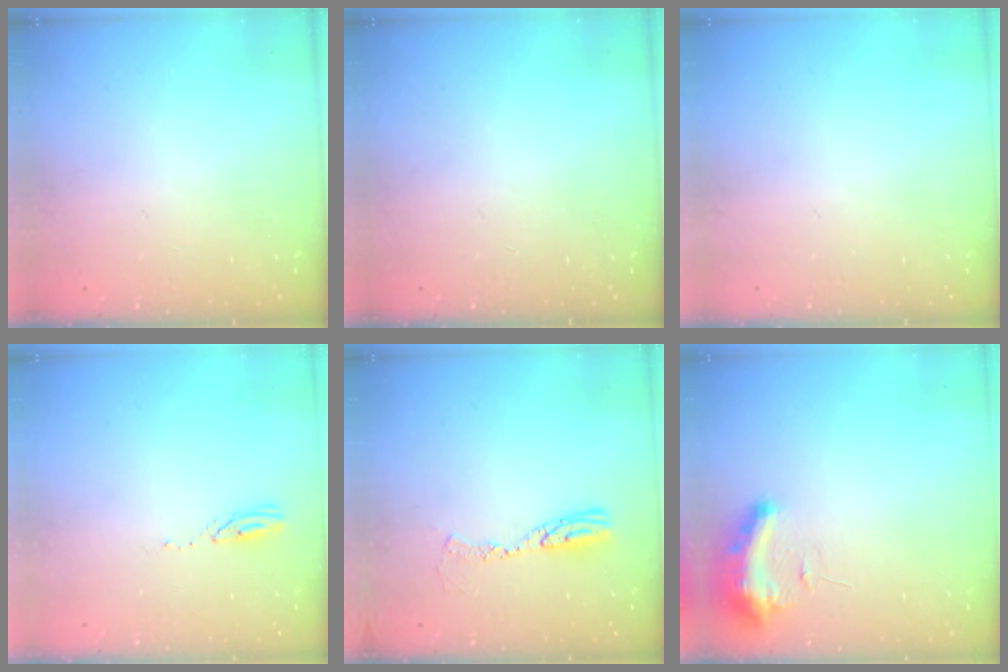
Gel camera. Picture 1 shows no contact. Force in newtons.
{"total": 0.0}
{"total": 0.0}
{"total": 3.0, "press": 2.9, "slide": 0.3}
{"total": 9.5, "press": 9.5, "slide": 0.9}
{"total": 9.4, "press": 9.3, "slide": 1.3}